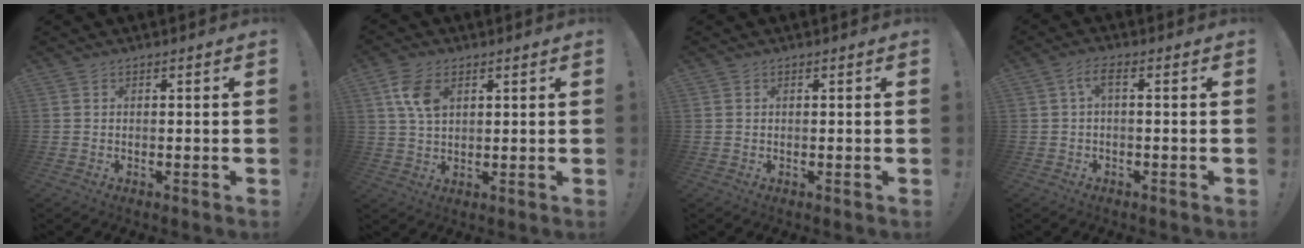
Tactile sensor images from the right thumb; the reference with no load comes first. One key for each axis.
{"total": 8.2, "fx": 3.2, "fy": 5.0, "fz": 5.6, "tx": -0.103, "ty": -0.003, "tz": 0.062}
{"total": 0.0}
{"total": 3.9, "fx": 0.2, "fy": 1.0, "fz": 3.7, "tx": -0.079, "ty": -0.001, "tz": 0.001}